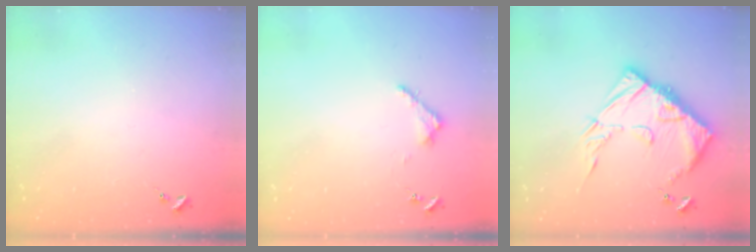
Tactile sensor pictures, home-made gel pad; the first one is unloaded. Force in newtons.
{"total": 3.2, "press": 3.2, "slide": 0.4}
{"total": 15.6, "press": 15.5, "slide": 1.4}